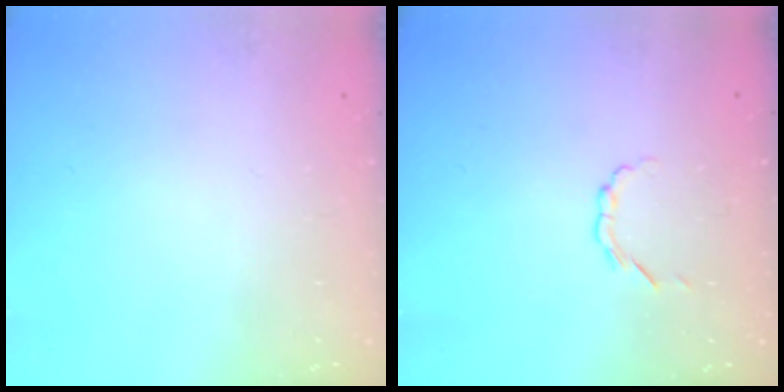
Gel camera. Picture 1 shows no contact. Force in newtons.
{"total": 2.1, "press": 1.9, "slide": 0.7}